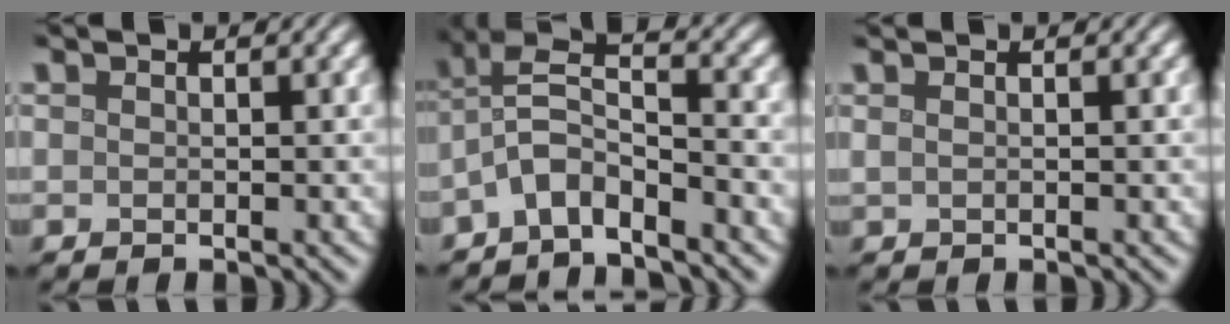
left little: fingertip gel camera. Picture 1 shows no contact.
{"total": 4.6, "force": [-2.8, 1.6, 3.3], "torque": [-0.064, 0.011, -0.063]}
{"total": 2.0, "force": [0.9, 1.0, 1.4], "torque": [-0.010, 0.009, -0.007]}